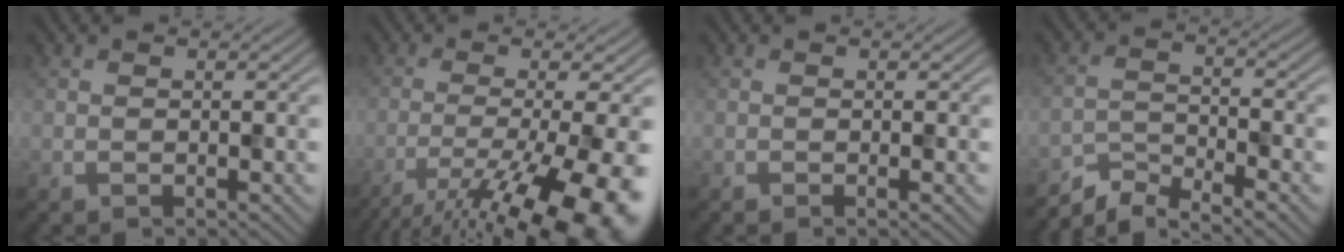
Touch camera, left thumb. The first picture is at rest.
{"total": 15.2, "force": [-8.9, 3.4, 11.8], "torque": [-0.182, -0.026, -0.129]}
{"total": 0.6, "force": [-0.2, 0.1, 0.6], "torque": [-0.009, -0.003, -0.005]}
{"total": 4.9, "force": [-4.5, 0.8, 1.9], "torque": [-0.040, -0.003, -0.091]}